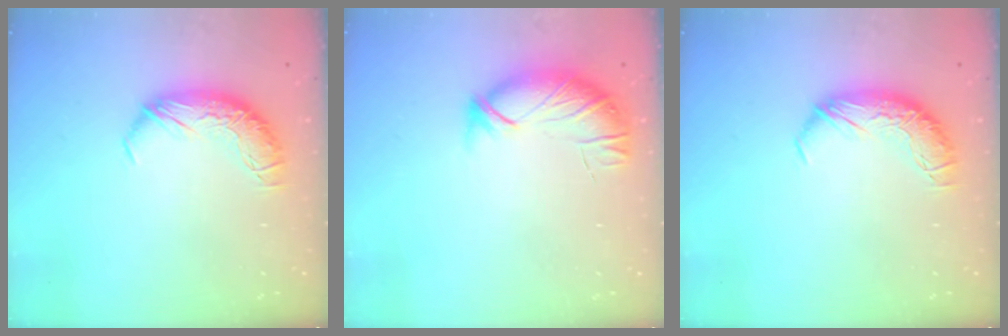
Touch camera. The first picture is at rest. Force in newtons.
{"total": 3.6, "press": 3.1, "slide": 1.9}
{"total": 0.0}